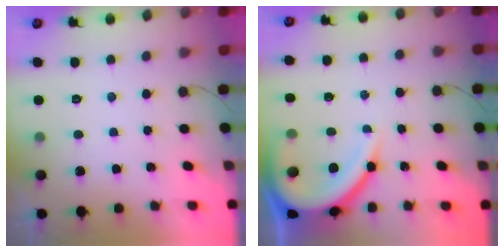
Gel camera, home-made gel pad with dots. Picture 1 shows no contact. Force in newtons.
{"total": 13.1, "press": 13.0, "slide": 1.6}